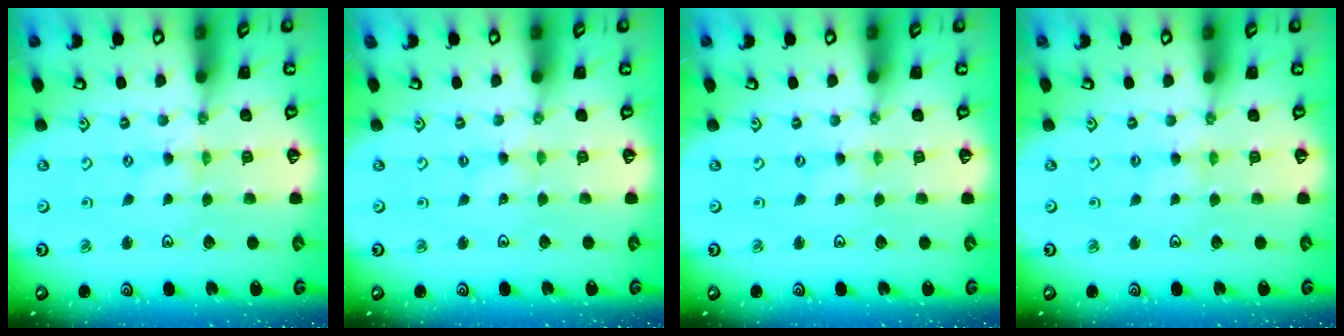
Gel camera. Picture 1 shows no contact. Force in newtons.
{"total": 1.0, "press": 0.9, "slide": 0.2}
{"total": 0.0}
{"total": 1.3, "press": 1.2, "slide": 0.3}